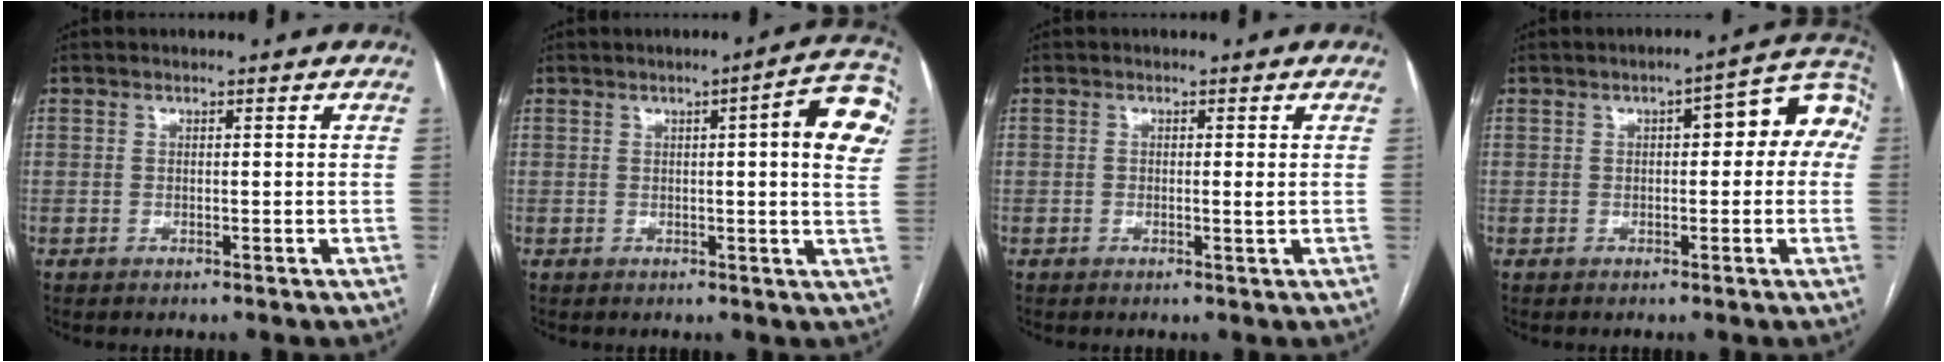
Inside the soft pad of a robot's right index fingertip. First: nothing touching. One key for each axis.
{"total": 9.2, "fx": 2.4, "fy": 1.0, "fz": 8.8, "tx": -0.094, "ty": 0.011, "tz": 0.018}
{"total": 1.0, "fx": -0.1, "fy": 0.0, "fz": 1.0, "tx": -0.016, "ty": -0.003, "tz": -0.002}
{"total": 9.1, "fx": 1.6, "fy": 3.2, "fz": 8.4, "tx": -0.096, "ty": 0.045, "tz": 0.015}